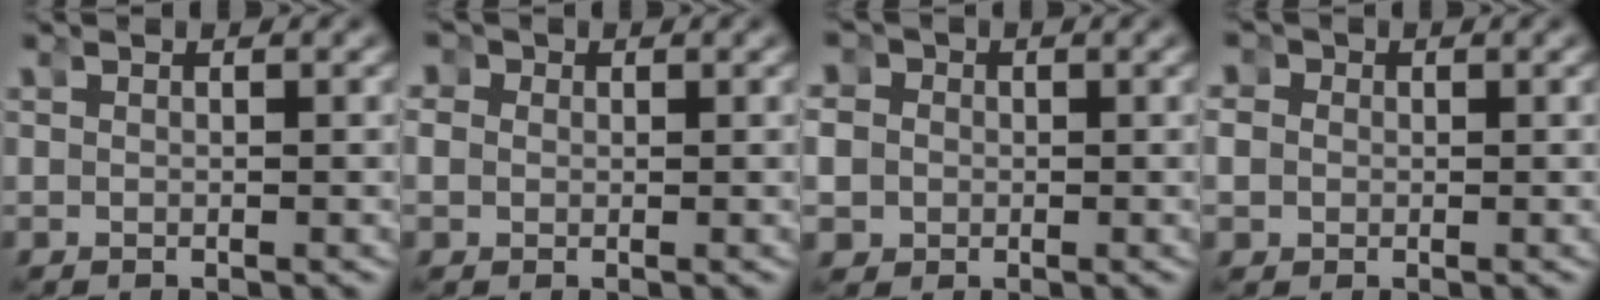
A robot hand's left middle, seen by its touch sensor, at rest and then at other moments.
{"total": 2.8, "force": [0.3, 2.7, 0.9], "torque": [-0.035, -0.003, 0.002]}
{"total": 6.0, "force": [-0.2, 5.6, 2.1], "torque": [-0.067, -0.009, -0.012]}
{"total": 3.9, "force": [0.0, 3.6, 1.3], "torque": [-0.046, -0.004, -0.004]}